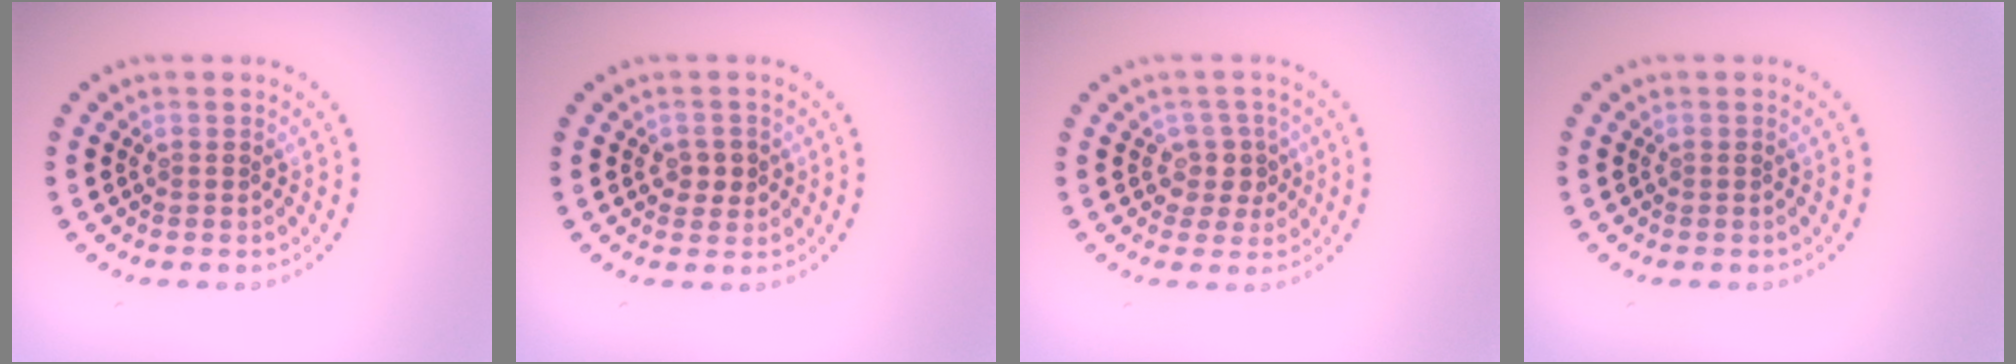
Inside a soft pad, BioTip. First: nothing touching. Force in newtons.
{"total": 1.8, "press": 1.8, "slide": 0.3}
{"total": 2.2, "press": 1.9, "slide": 1.2}
{"total": 0.0}